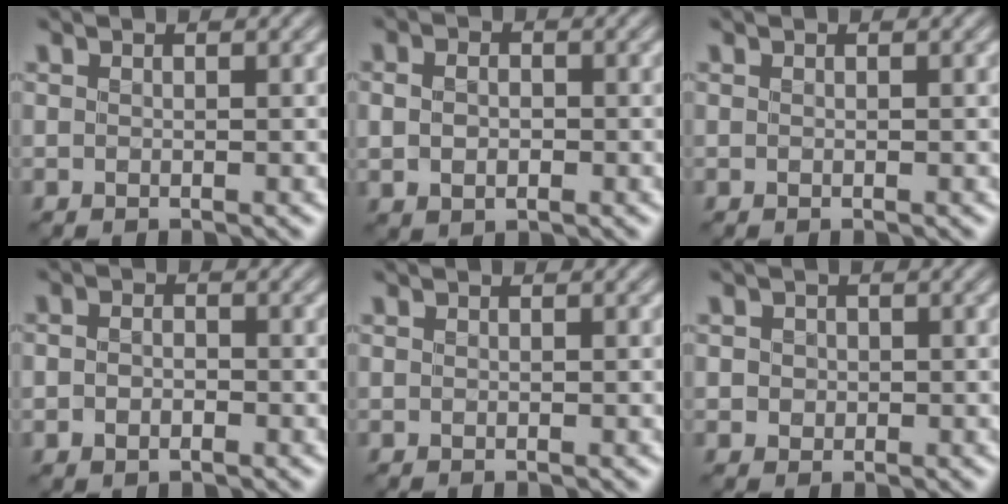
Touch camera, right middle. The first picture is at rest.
{"total": 2.8, "force": [0.0, 2.1, 1.9], "torque": [-0.033, 0.002, 0.002]}
{"total": 0.0}
{"total": 1.8, "force": [-0.5, 1.2, 1.2], "torque": [-0.021, -0.001, -0.013]}
{"total": 0.0}
{"total": 1.6, "force": [0.3, 1.5, 0.6], "torque": [-0.001, 0.006, 0.003]}